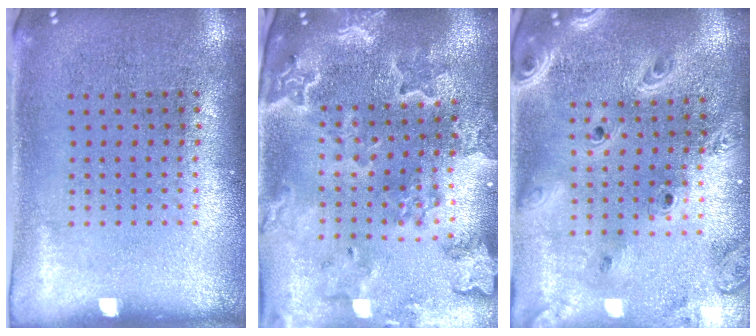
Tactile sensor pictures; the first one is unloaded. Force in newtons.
{"total": 2.7, "press": 2.5, "slide": 0.9}
{"total": 3.0, "press": 2.5, "slide": 1.6}